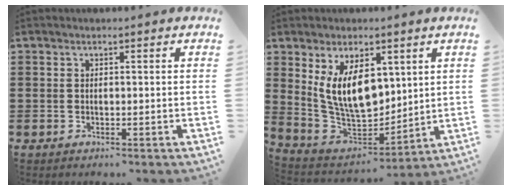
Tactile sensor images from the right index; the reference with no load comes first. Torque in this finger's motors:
{"motor_torque": [2.14, 0.00, 1.05, 0.21]}